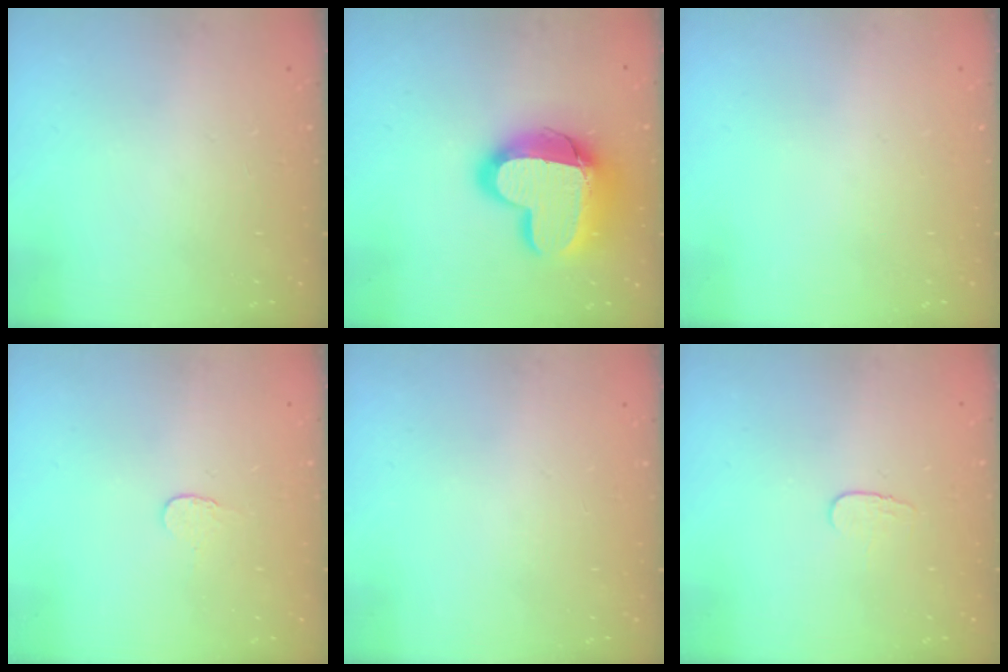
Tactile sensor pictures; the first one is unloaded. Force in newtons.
{"total": 18.9, "press": 18.9, "slide": 1.2}
{"total": 0.0}
{"total": 3.4, "press": 3.4, "slide": 0.3}
{"total": 0.0}
{"total": 3.7, "press": 3.7, "slide": 0.4}